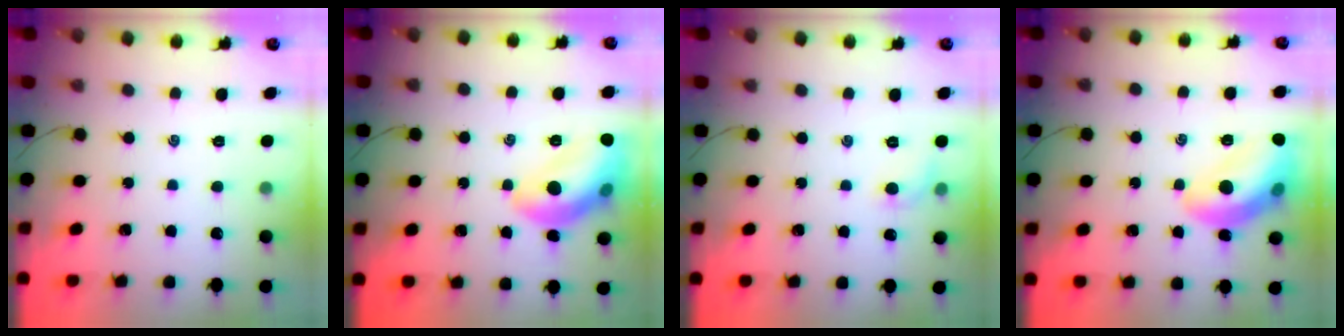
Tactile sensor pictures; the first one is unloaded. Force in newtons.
{"total": 14.2, "press": 14.1, "slide": 1.0}
{"total": 5.0, "press": 4.8, "slide": 1.6}
{"total": 14.7, "press": 14.7, "slide": 1.3}